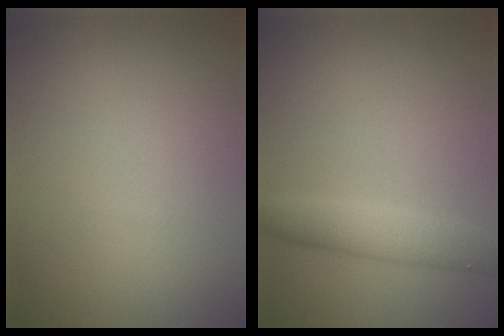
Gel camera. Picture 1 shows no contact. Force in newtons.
{"total": 2.9, "press": 2.9, "slide": 0.1}